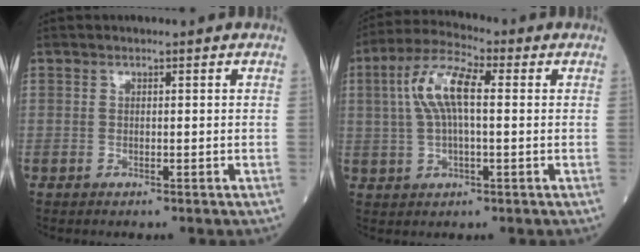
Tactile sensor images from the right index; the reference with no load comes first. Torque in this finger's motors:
{"motor_torque": [0.54, 0.45, 0.31, 0.18]}